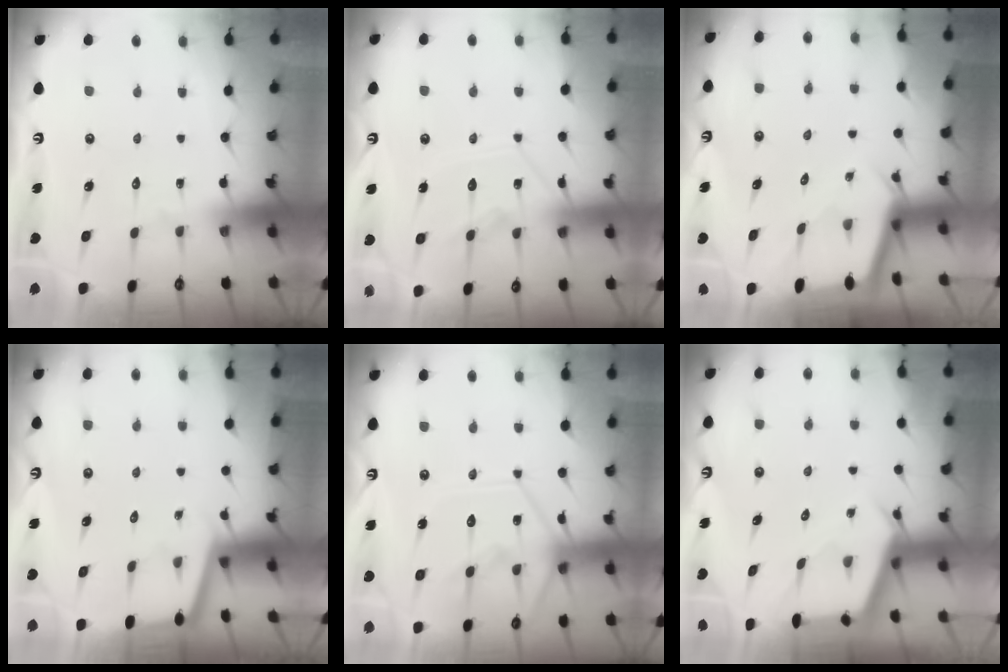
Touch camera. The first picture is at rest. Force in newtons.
{"total": 12.1, "press": 12.0, "slide": 1.3}
{"total": 2.3, "press": 2.3, "slide": 0.2}
{"total": 1.7, "press": 1.7, "slide": 0.2}
{"total": 13.2, "press": 13.1, "slide": 1.4}
{"total": 2.8, "press": 2.8, "slide": 0.2}